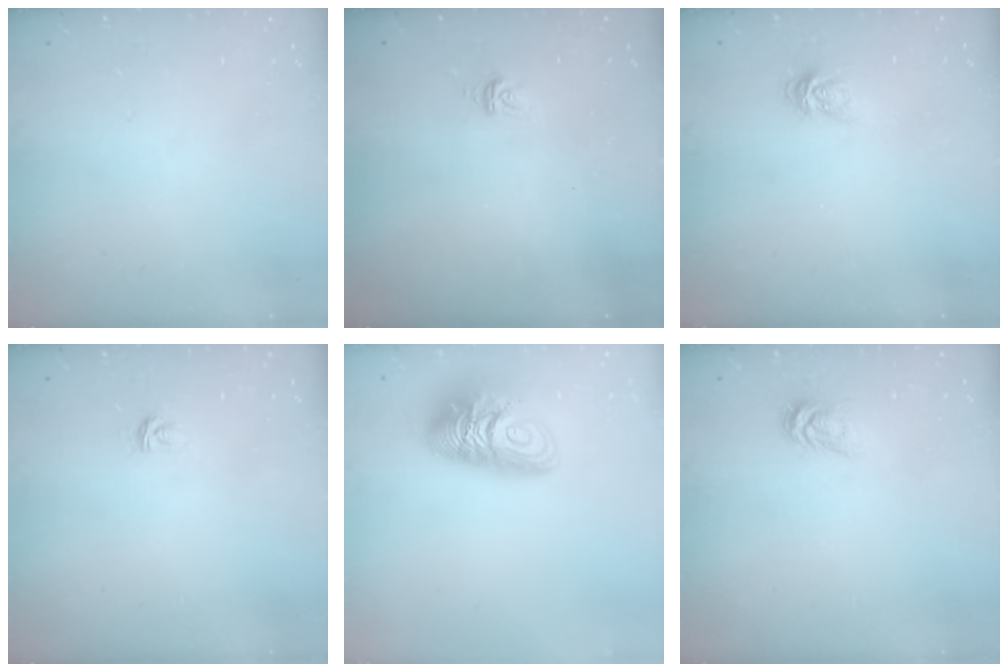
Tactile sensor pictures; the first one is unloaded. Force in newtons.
{"total": 3.4, "press": 3.4, "slide": 0.2}
{"total": 5.9, "press": 5.8, "slide": 0.9}
{"total": 2.9, "press": 2.9, "slide": 0.4}
{"total": 12.9, "press": 12.8, "slide": 1.2}
{"total": 3.9, "press": 3.9, "slide": 0.5}